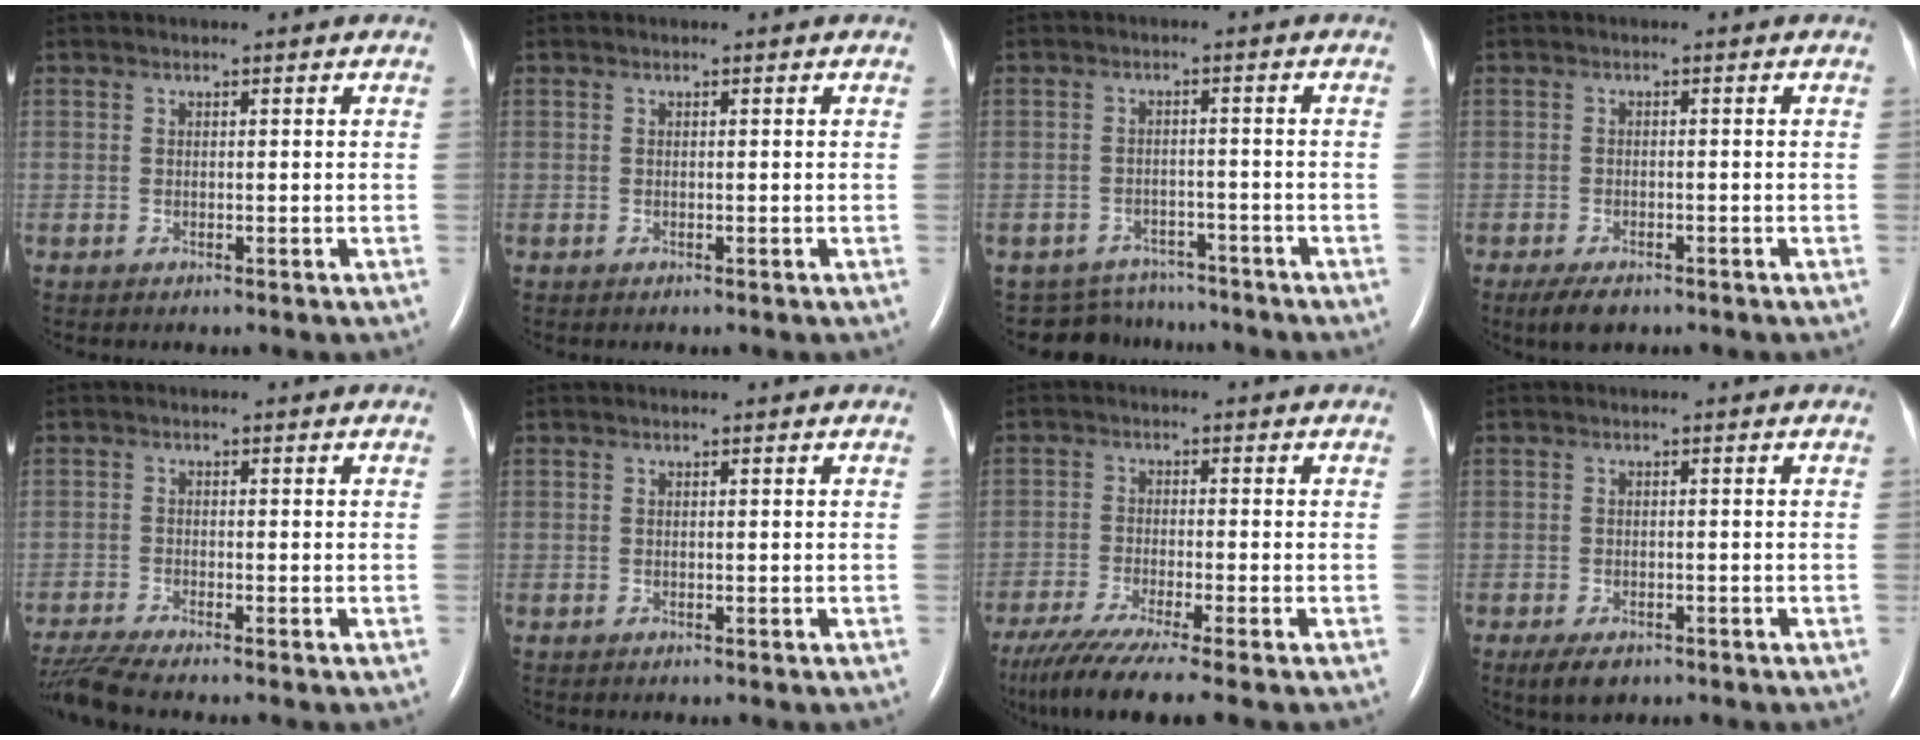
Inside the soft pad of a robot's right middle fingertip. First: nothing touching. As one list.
[{"total": 0.0}, {"total": 7.7, "force": [-7.1, 2.9, -0.7], "torque": [0.003, 0.016, -0.095]}, {"total": 3.7, "force": [-2.6, 1.5, 2.2], "torque": [-0.045, -0.007, -0.038]}, {"total": 5.1, "force": [-4.6, -0.8, 2.1], "torque": [-0.046, -0.019, -0.085]}, {"total": 0.0}, {"total": 10.9, "force": [-8.7, -0.5, 6.5], "torque": [-0.104, -0.034, -0.141]}, {"total": 3.5, "force": [-2.3, 1.7, 2.1], "torque": [-0.041, -0.006, -0.031]}]